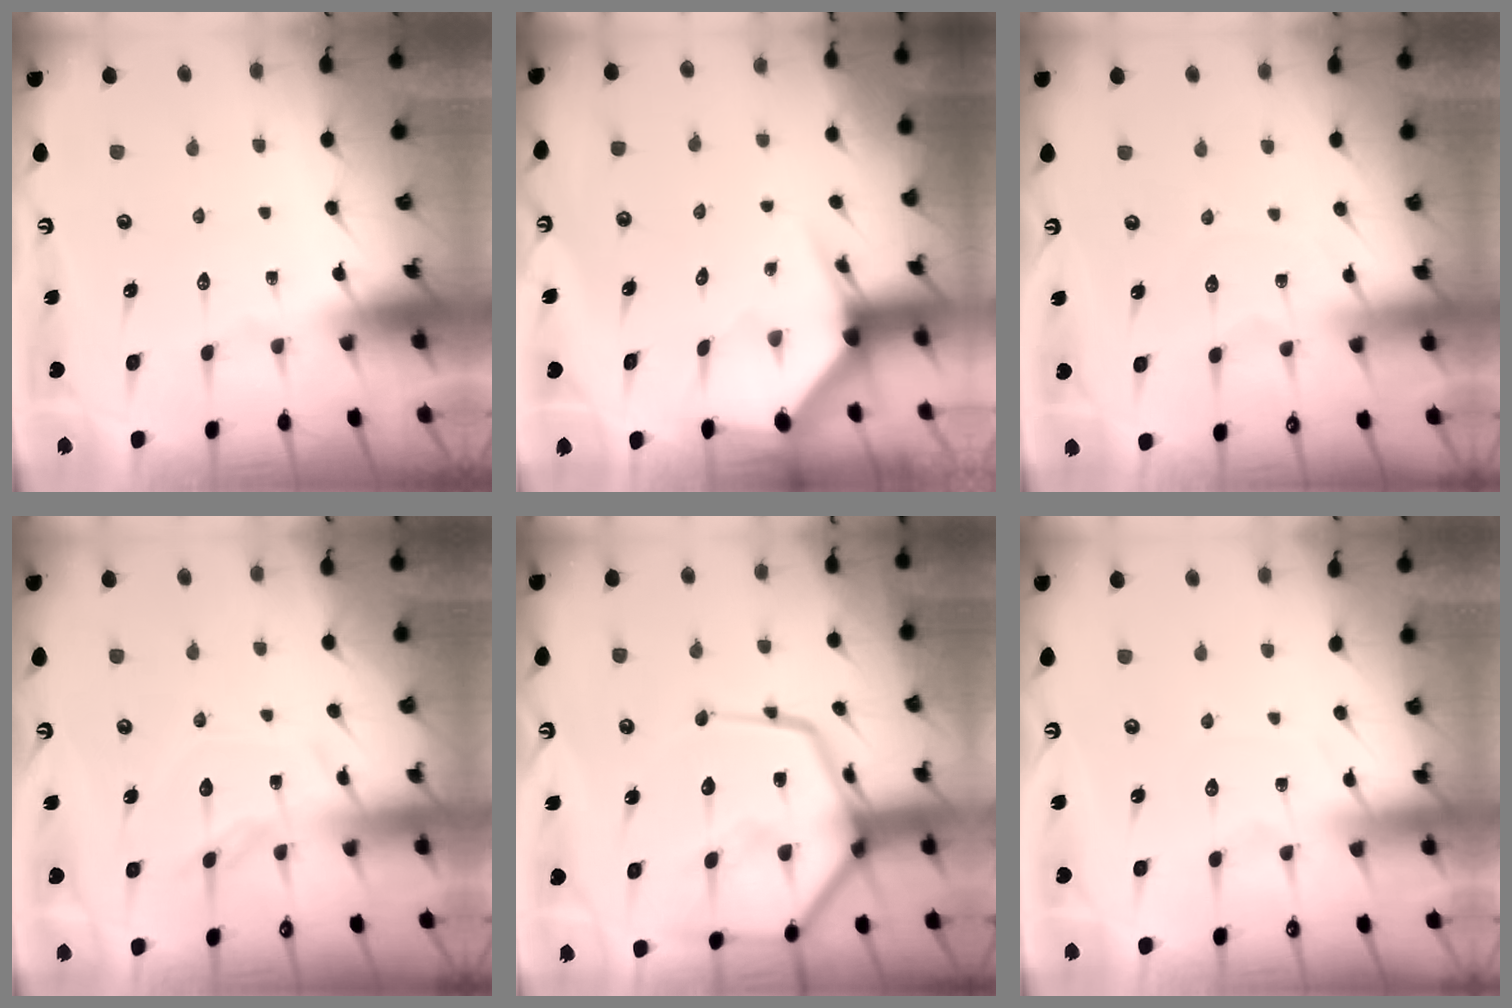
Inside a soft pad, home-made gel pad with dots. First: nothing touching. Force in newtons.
{"total": 3.4, "press": 3.3, "slide": 0.5}
{"total": 3.7, "press": 3.7, "slide": 0.4}
{"total": 10.5, "press": 10.5, "slide": 0.9}
{"total": 21.9, "press": 21.8, "slide": 2.1}
{"total": 4.0, "press": 4.0, "slide": 0.5}